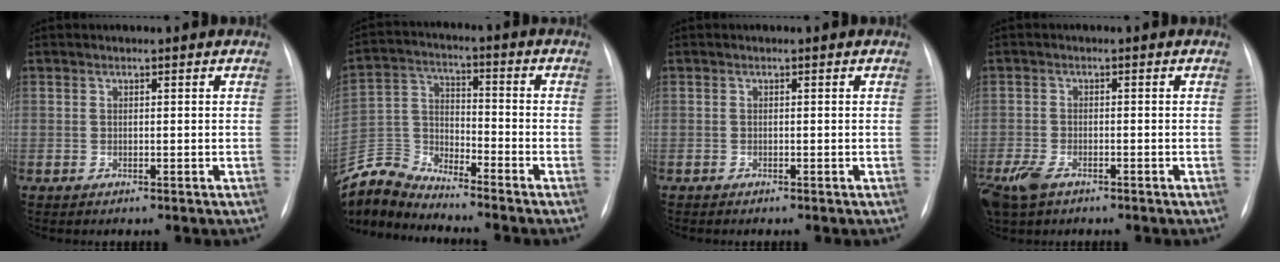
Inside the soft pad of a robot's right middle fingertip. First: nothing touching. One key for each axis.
{"total": 8.6, "fx": -8.6, "fy": -0.1, "fz": -0.5, "tx": -0.004, "ty": 0.022, "tz": -0.173}
{"total": 0.0}
{"total": 5.9, "fx": -3.8, "fy": 2.8, "fz": 3.5, "tx": -0.080, "ty": -0.011, "tz": -0.069}